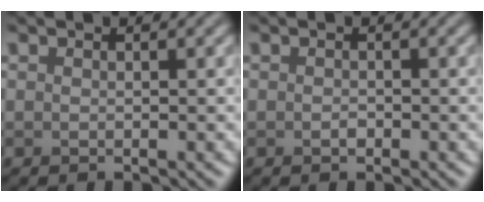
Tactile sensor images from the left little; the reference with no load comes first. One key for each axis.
{"total": 0.5, "fx": -0.2, "fy": 0.3, "fz": 0.3, "tx": -0.006, "ty": 0.000, "tz": -0.004}